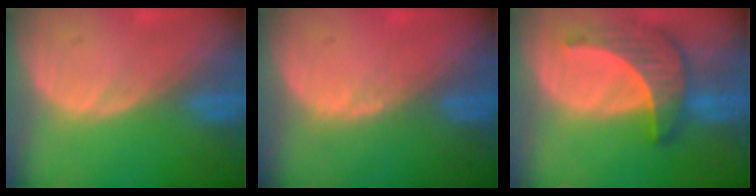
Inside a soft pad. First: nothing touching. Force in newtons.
{"total": 0.8, "press": 0.8, "slide": 0.3}
{"total": 6.5, "press": 6.5, "slide": 0.3}